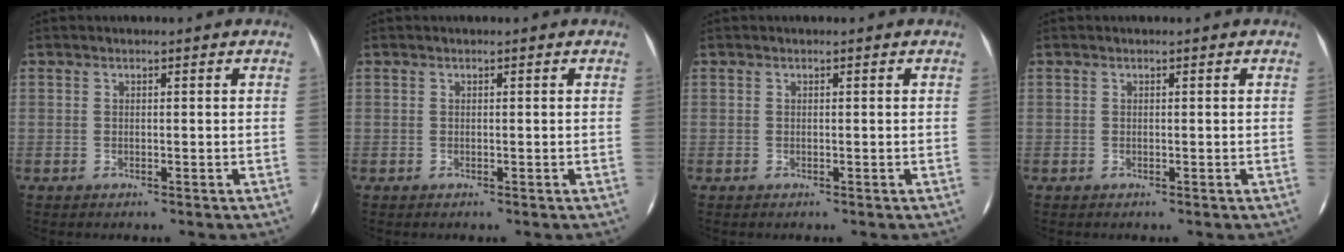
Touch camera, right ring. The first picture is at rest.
{"total": 0.0}
{"total": 0.0}
{"total": 0.0}